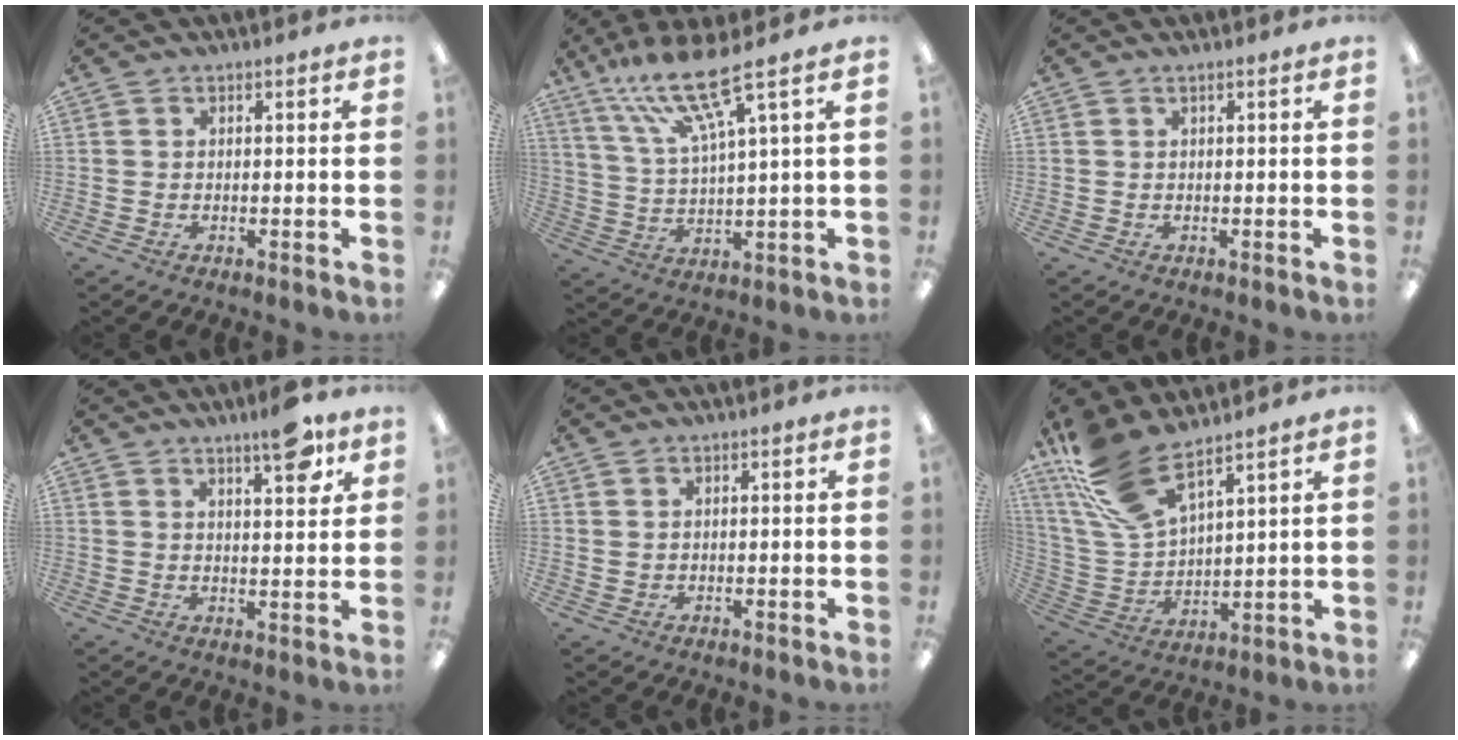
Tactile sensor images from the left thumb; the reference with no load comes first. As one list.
[{"total": 14.5, "force": [9.8, 2.1, 10.4], "torque": [-0.222, -0.044, 0.168]}, {"total": 0.7, "force": [0.4, 0.0, 0.6], "torque": [-0.011, -0.001, 0.007]}, {"total": 9.2, "force": [6.1, 2.7, 6.4], "torque": [-0.082, -0.032, 0.096]}, {"total": 1.1, "force": [0.6, 0.9, 0.3], "torque": [-0.007, 0.005, 0.010]}, {"total": 14.6, "force": [11.0, 4.7, 8.4], "torque": [-0.204, -0.052, 0.201]}]